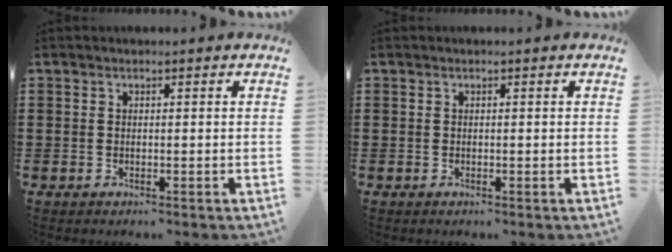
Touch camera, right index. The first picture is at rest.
{"total": 0.0}